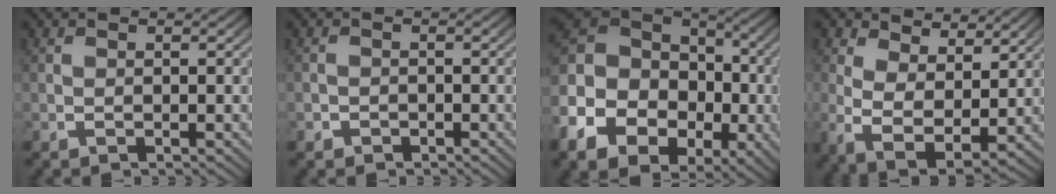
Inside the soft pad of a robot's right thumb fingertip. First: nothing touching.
{"total": 1.2, "force": [-0.9, 0.9, 0.0], "torque": [0.001, -0.005, -0.016]}
{"total": 14.0, "force": [-0.3, 10.9, 8.8], "torque": [-0.189, -0.022, 0.004]}
{"total": 6.5, "force": [0.0, 4.7, 4.5], "torque": [-0.111, -0.048, 0.022]}